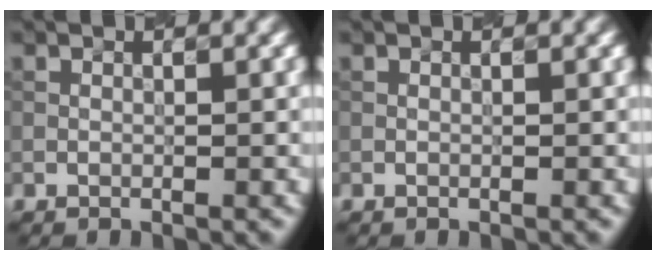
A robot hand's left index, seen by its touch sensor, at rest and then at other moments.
{"total": 0.0}